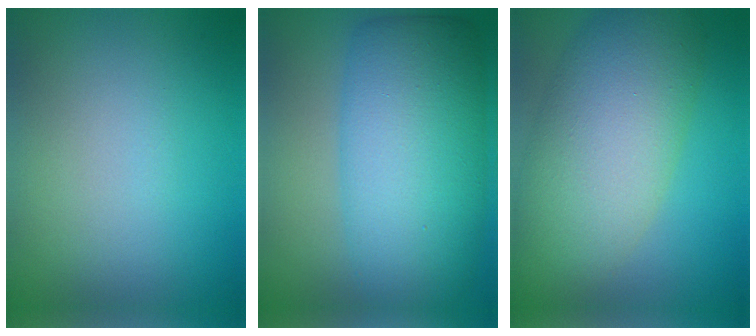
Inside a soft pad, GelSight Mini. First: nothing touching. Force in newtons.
{"total": 10.2, "press": 10.2, "slide": 0.3}
{"total": 8.8, "press": 8.8, "slide": 0.6}